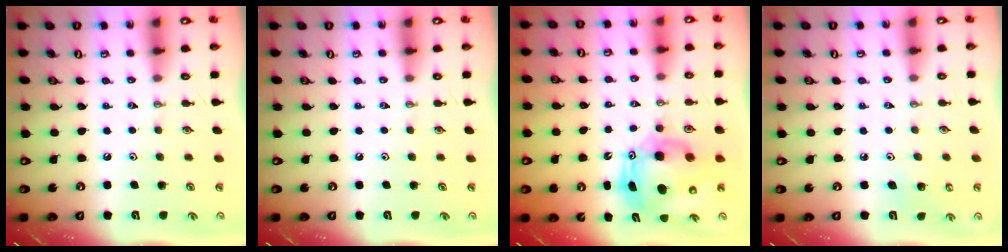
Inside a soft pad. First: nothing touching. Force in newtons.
{"total": 0.0}
{"total": 10.9, "press": 10.8, "slide": 2.0}
{"total": 4.0, "press": 3.9, "slide": 0.9}